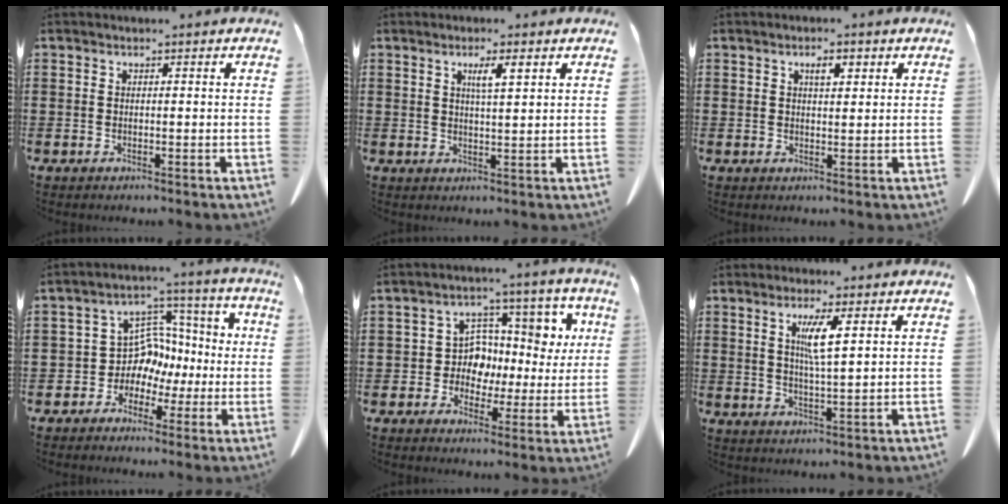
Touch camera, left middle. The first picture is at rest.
{"total": 3.0, "force": [1.6, 0.2, 2.6], "torque": [-0.045, -0.002, 0.023]}
{"total": 2.2, "force": [1.1, 0.7, 1.8], "torque": [-0.029, 0.001, 0.016]}
{"total": 8.9, "force": [-0.4, 8.1, 3.8], "torque": [-0.089, 0.000, -0.001]}
{"total": 7.6, "force": [1.7, 6.4, 3.7], "torque": [-0.088, -0.008, 0.029]}
{"total": 4.7, "force": [2.0, 0.4, 4.2], "torque": [-0.089, 0.001, 0.031]}